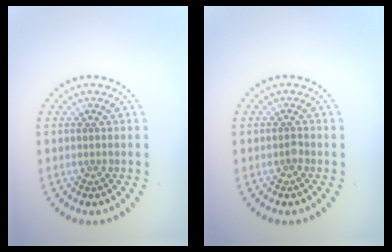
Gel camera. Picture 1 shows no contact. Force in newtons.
{"total": 0.6, "press": 0.5, "slide": 0.3}